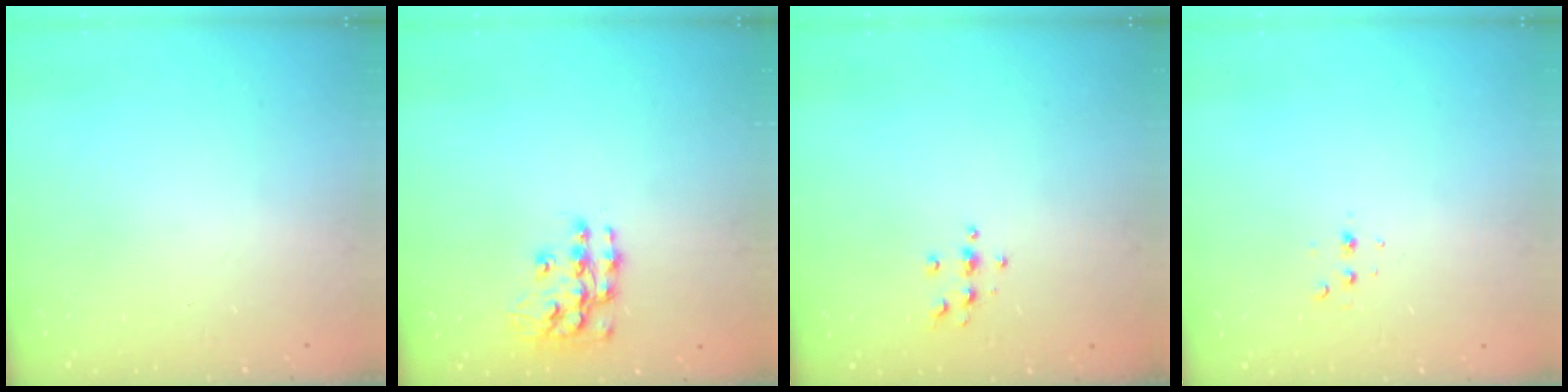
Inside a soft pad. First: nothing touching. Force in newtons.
{"total": 11.7, "press": 11.6, "slide": 0.8}
{"total": 3.9, "press": 3.8, "slide": 0.4}
{"total": 2.8, "press": 2.8, "slide": 0.7}